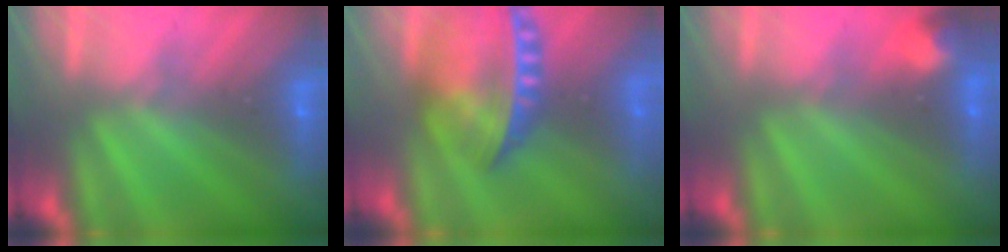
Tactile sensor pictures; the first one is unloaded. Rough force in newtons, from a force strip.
{"total": 7.9}
{"total": 2.8}